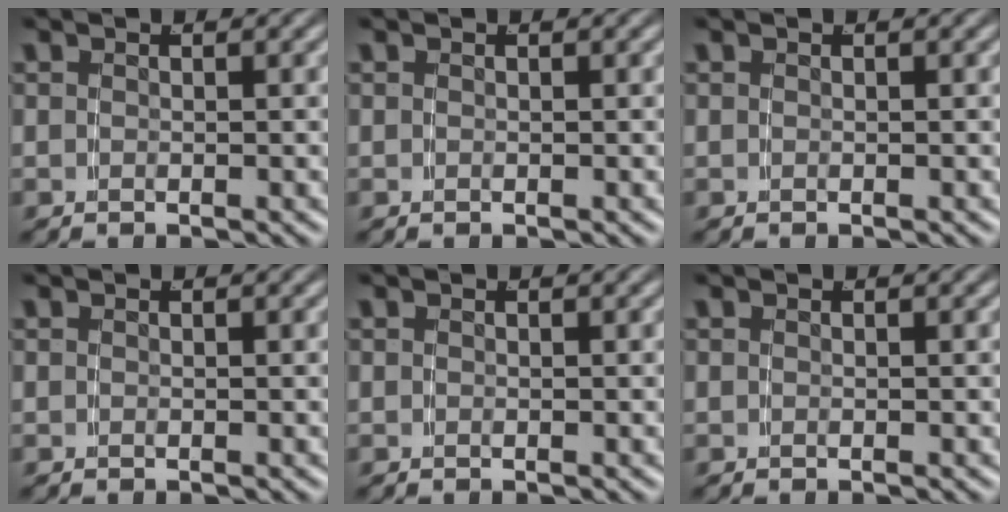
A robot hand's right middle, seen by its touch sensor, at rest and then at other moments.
{"total": 0.0}
{"total": 0.0}
{"total": 0.0}
{"total": 0.0}
{"total": 0.0}